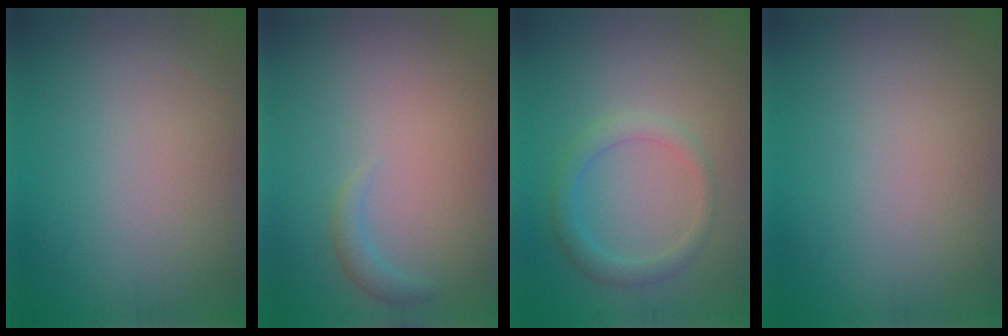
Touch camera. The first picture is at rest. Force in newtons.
{"total": 1.2, "press": 1.2, "slide": 0.2}
{"total": 2.3, "press": 2.3, "slide": 0.2}
{"total": 0.0}